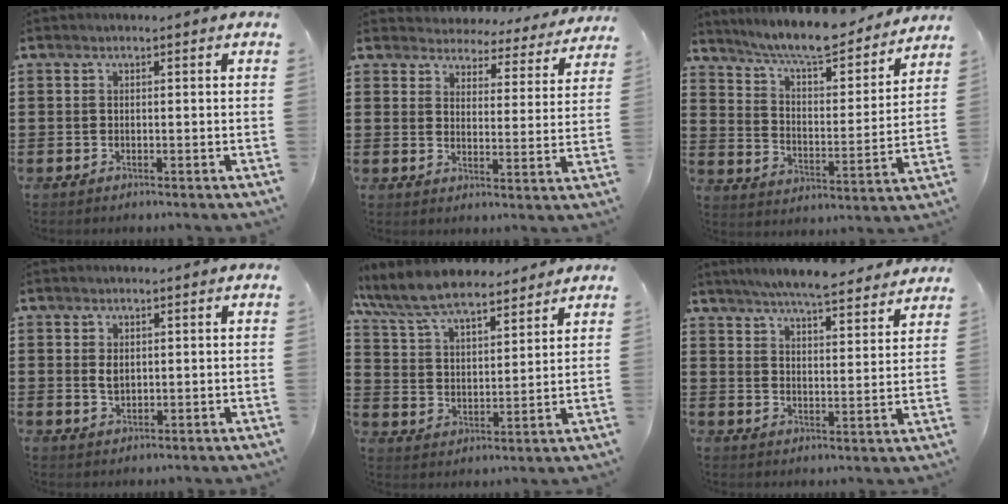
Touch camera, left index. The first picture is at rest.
{"total": 4.1, "force": [4.0, 0.8, -0.1], "torque": [-0.024, -0.028, 0.067]}
{"total": 8.9, "force": [8.3, 0.1, 3.0], "torque": [-0.085, -0.056, 0.141]}
{"total": 2.0, "force": [0.4, 1.2, 1.5], "torque": [-0.032, 0.005, 0.007]}
{"total": 8.2, "force": [7.5, 1.7, 2.9], "torque": [-0.089, -0.033, 0.132]}
{"total": 6.0, "force": [5.7, -0.1, 1.9], "torque": [-0.058, -0.029, 0.100]}